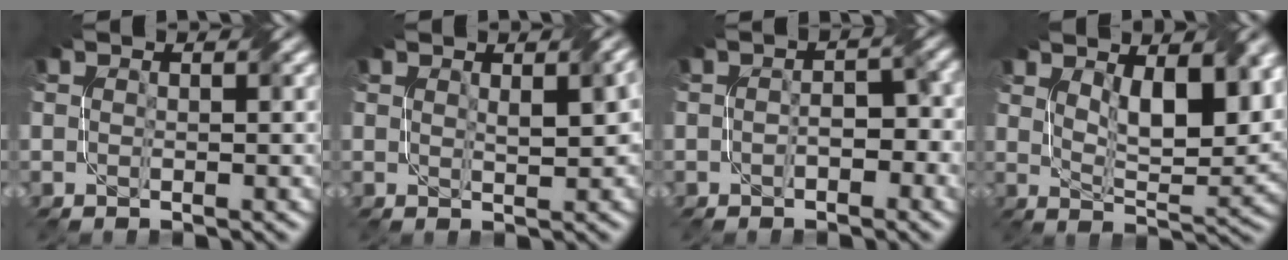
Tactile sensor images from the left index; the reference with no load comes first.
{"total": 2.5, "force": [1.0, 0.7, 2.2], "torque": [-0.029, 0.009, 0.025]}
{"total": 2.2, "force": [-0.7, 1.3, 1.7], "torque": [-0.021, 0.011, -0.005]}
{"total": 7.7, "force": [3.2, 3.0, 6.3], "torque": [-0.103, -0.003, 0.064]}